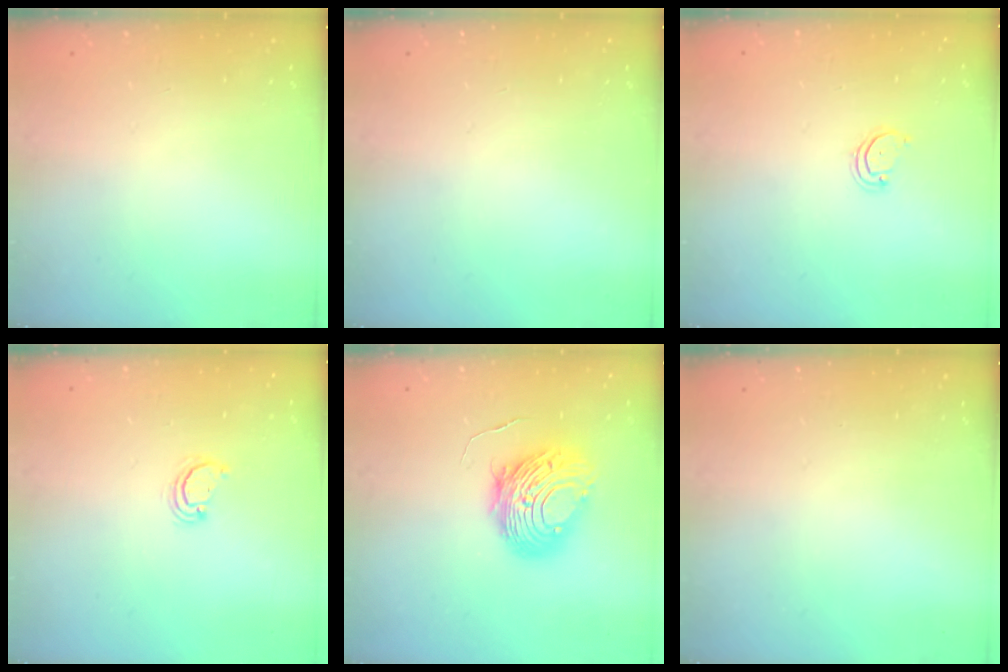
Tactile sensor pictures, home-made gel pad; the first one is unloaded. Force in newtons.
{"total": 0.0}
{"total": 2.5, "press": 2.5, "slide": 0.2}
{"total": 2.6, "press": 2.6, "slide": 0.3}
{"total": 11.4, "press": 11.3, "slide": 0.8}
{"total": 0.0}